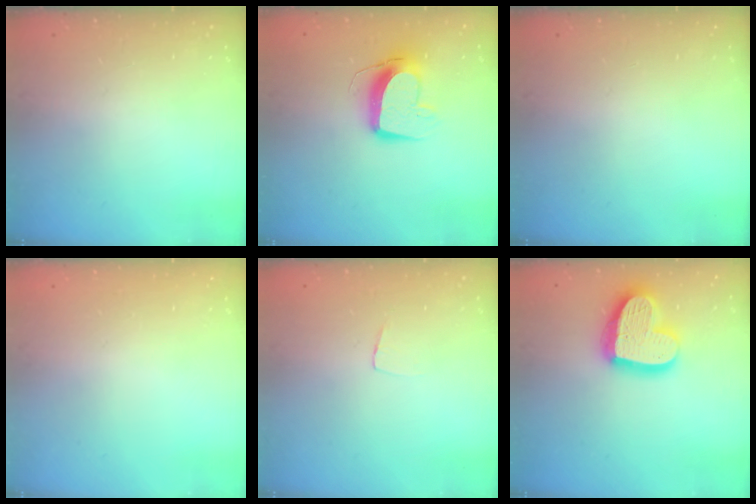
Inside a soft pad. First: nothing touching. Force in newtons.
{"total": 11.8, "press": 11.7, "slide": 1.1}
{"total": 0.0}
{"total": 0.0}
{"total": 3.5, "press": 3.5, "slide": 0.2}
{"total": 19.9, "press": 19.9, "slide": 1.6}